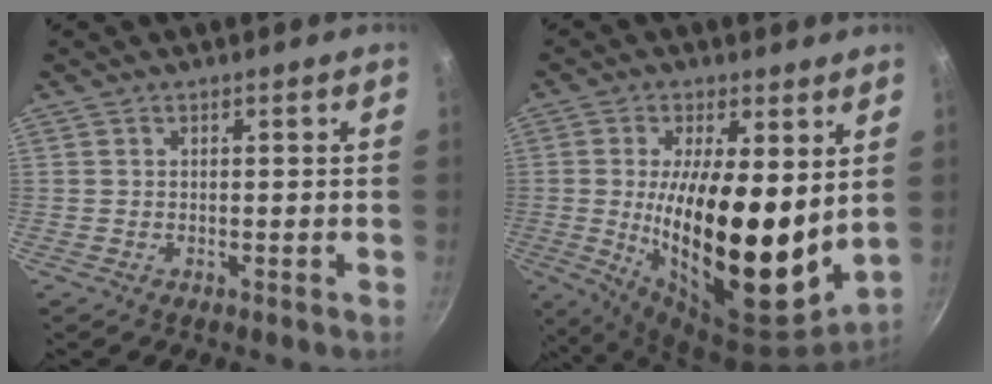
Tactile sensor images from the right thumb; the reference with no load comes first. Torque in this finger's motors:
{"motor_torque": [2.31, 2.70, 2.77, 0.01, 0.83]}